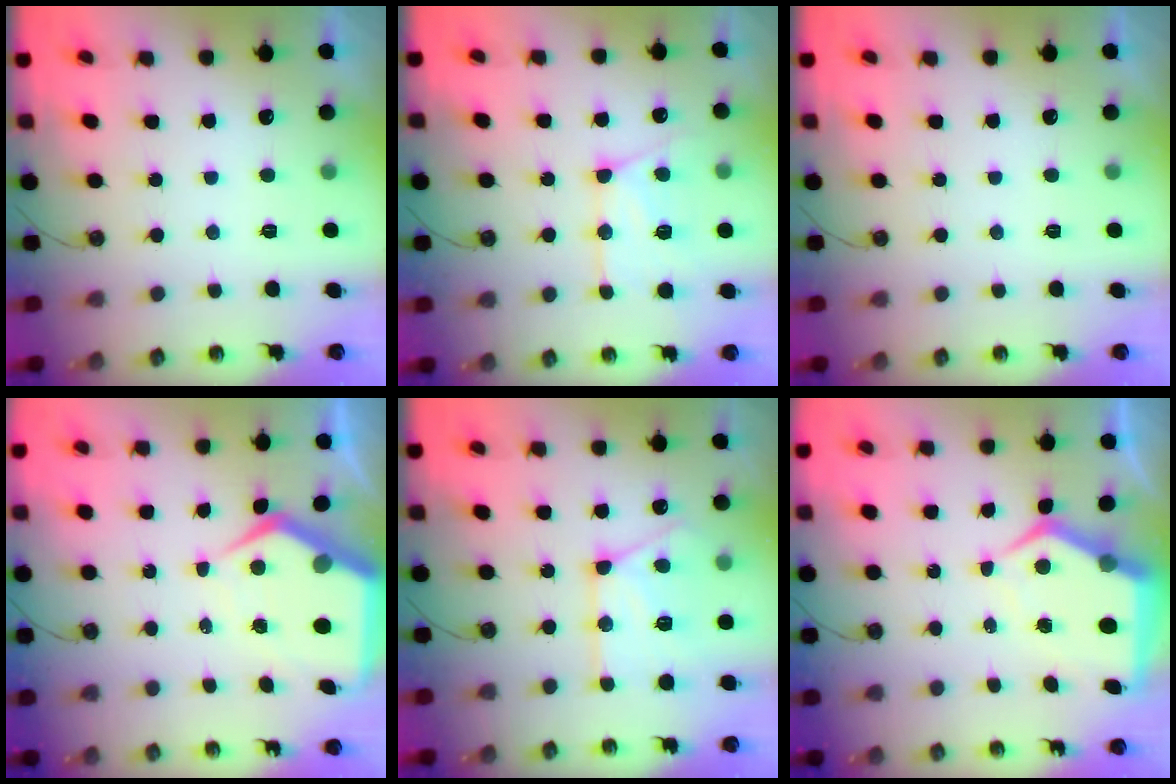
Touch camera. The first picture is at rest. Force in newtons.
{"total": 14.0, "press": 14.0, "slide": 1.4}
{"total": 0.0}
{"total": 10.2, "press": 10.1, "slide": 1.1}
{"total": 15.6, "press": 15.5, "slide": 1.8}
{"total": 9.7, "press": 9.6, "slide": 1.2}